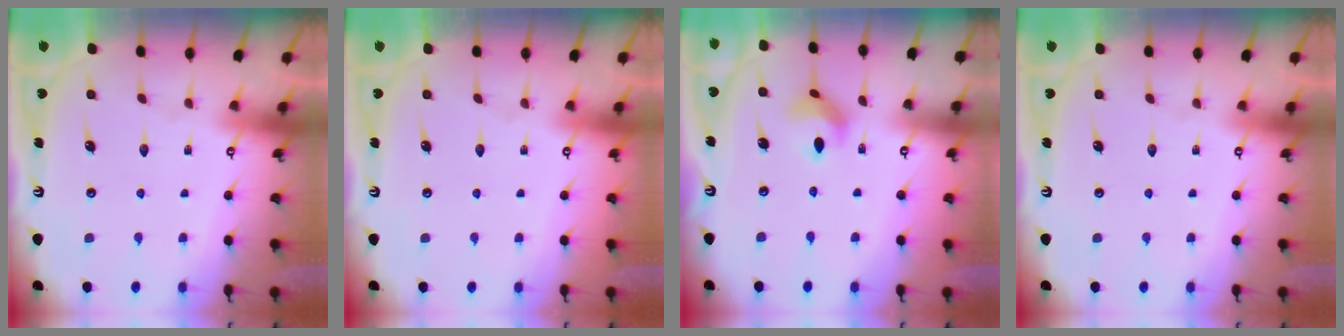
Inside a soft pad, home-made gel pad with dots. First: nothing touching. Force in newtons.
{"total": 0.0}
{"total": 7.1, "press": 6.8, "slide": 2.0}
{"total": 0.0}